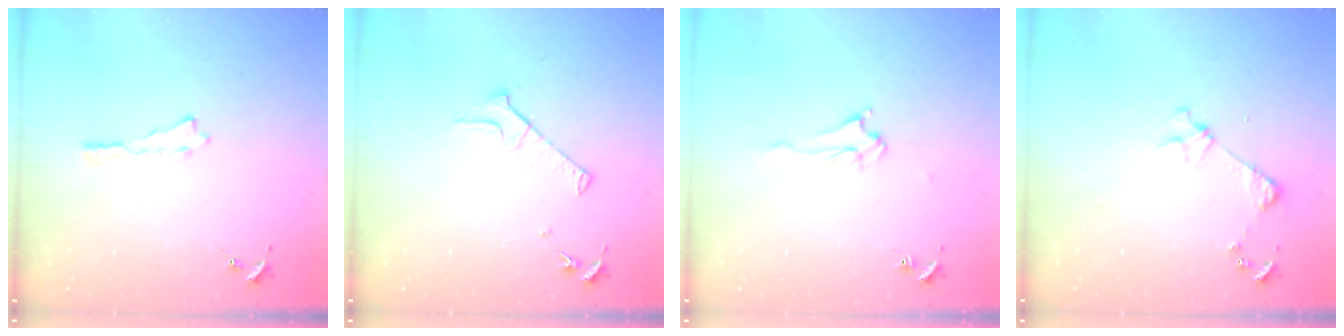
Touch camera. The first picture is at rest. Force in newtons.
{"total": 3.9, "press": 3.9, "slide": 0.4}
{"total": 2.5, "press": 2.4, "slide": 0.4}
{"total": 3.2, "press": 3.2, "slide": 0.3}